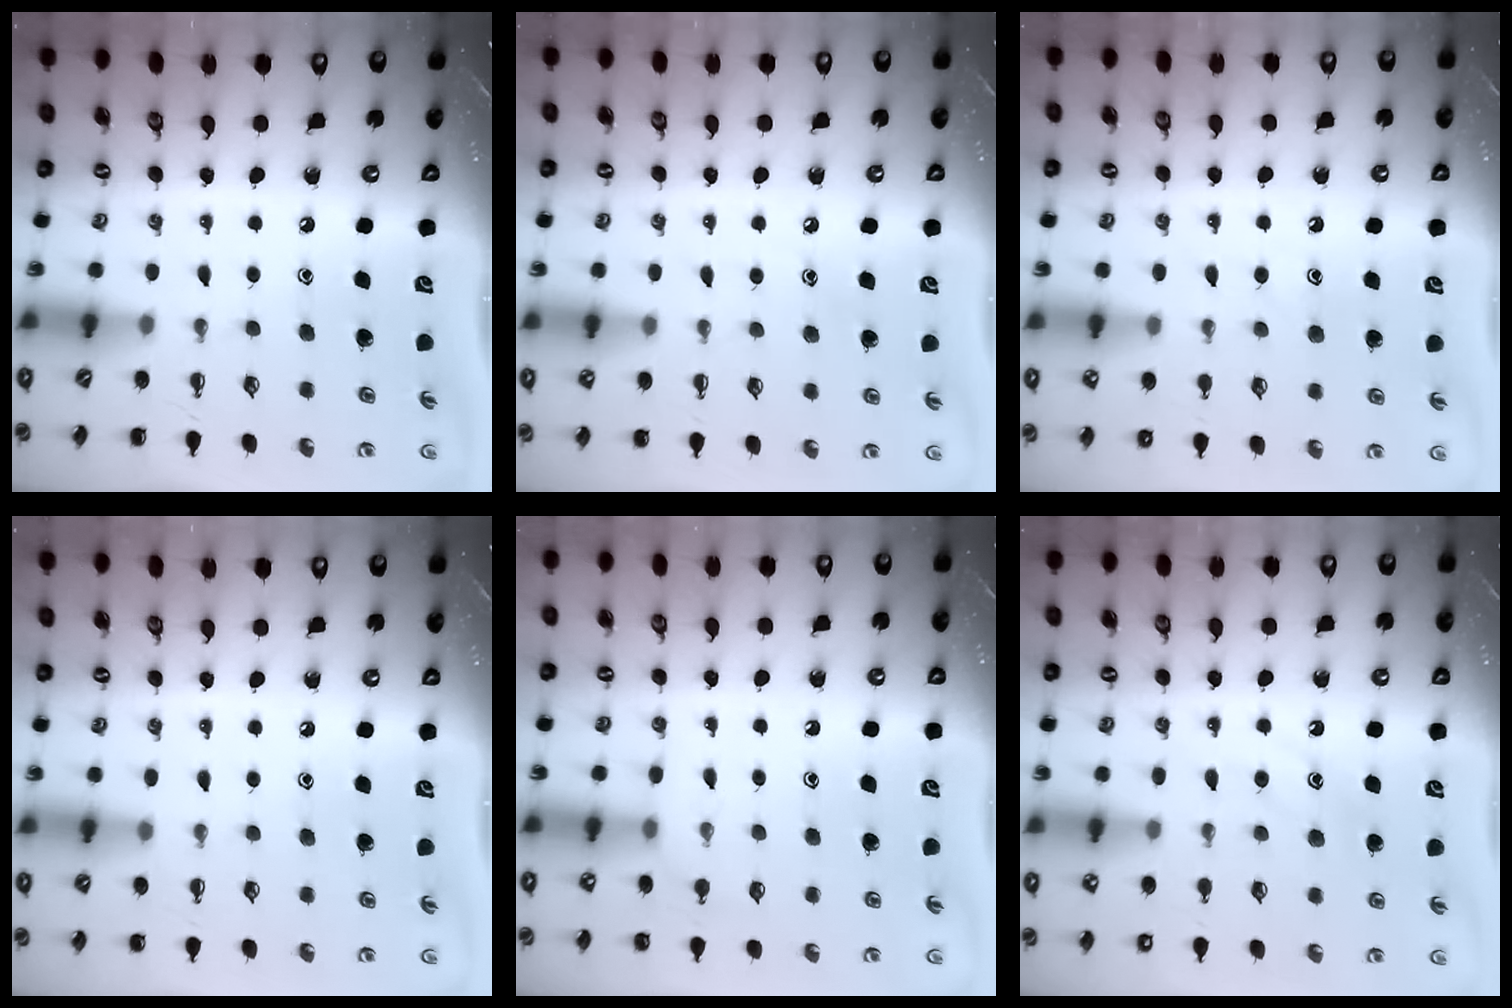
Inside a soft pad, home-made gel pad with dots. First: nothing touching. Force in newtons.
{"total": 6.7, "press": 6.5, "slide": 1.9}
{"total": 7.0, "press": 6.9, "slide": 1.0}
{"total": 6.2, "press": 5.8, "slide": 2.3}
{"total": 5.5, "press": 5.3, "slide": 1.4}
{"total": 11.2, "press": 11.1, "slide": 1.2}